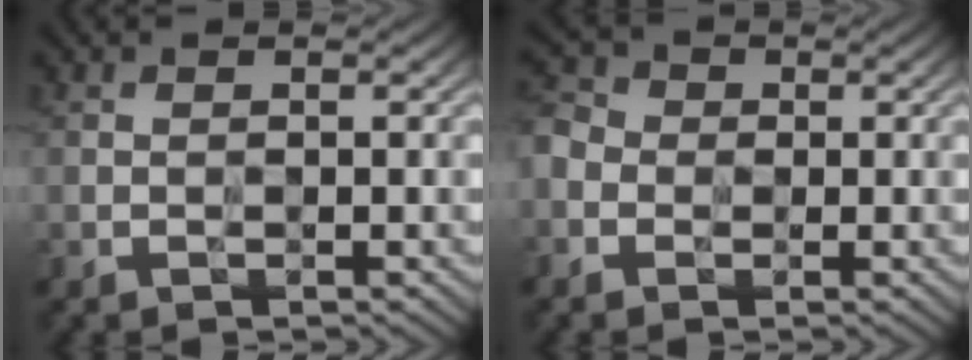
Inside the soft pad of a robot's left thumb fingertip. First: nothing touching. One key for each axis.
{"total": 3.9, "fx": -0.8, "fy": 3.5, "fz": 1.5, "tx": -0.044, "ty": -0.002, "tz": -0.022}